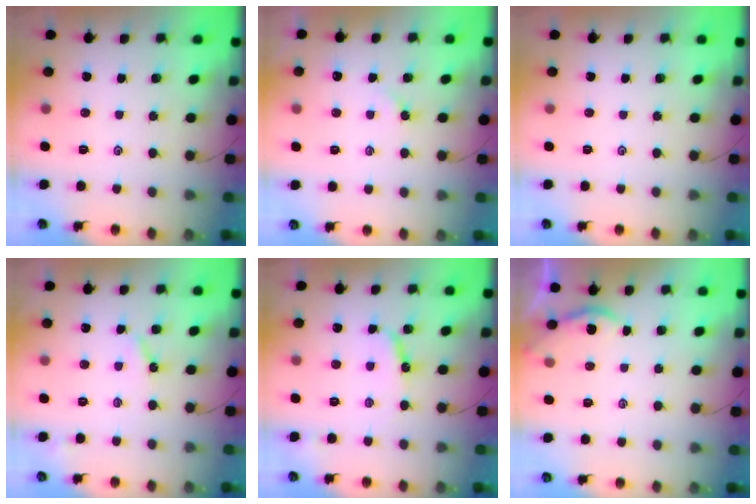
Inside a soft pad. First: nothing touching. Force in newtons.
{"total": 3.1, "press": 3.1, "slide": 0.5}
{"total": 0.0}
{"total": 3.5, "press": 3.5, "slide": 0.6}
{"total": 7.1, "press": 7.1, "slide": 0.6}
{"total": 2.7, "press": 2.7, "slide": 0.2}